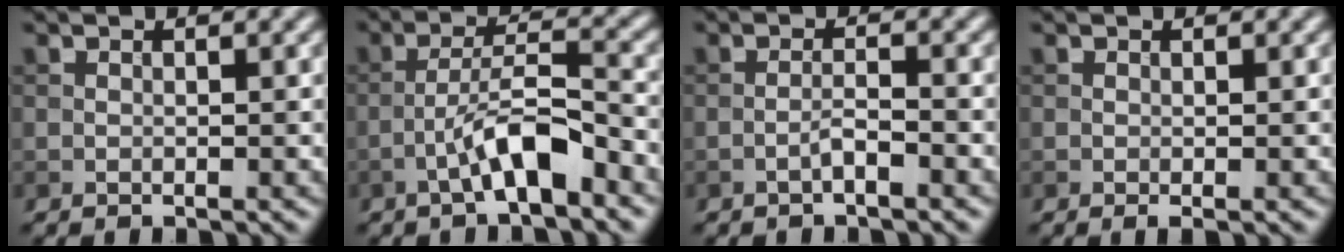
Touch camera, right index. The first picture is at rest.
{"total": 5.2, "force": [-2.8, 1.2, 4.2], "torque": [-0.078, 0.016, -0.052]}
{"total": 1.5, "force": [-0.9, 0.1, 1.2], "torque": [-0.022, 0.007, -0.020]}
{"total": 0.6, "force": [-0.1, 0.1, 0.5], "torque": [-0.008, -0.005, -0.003]}